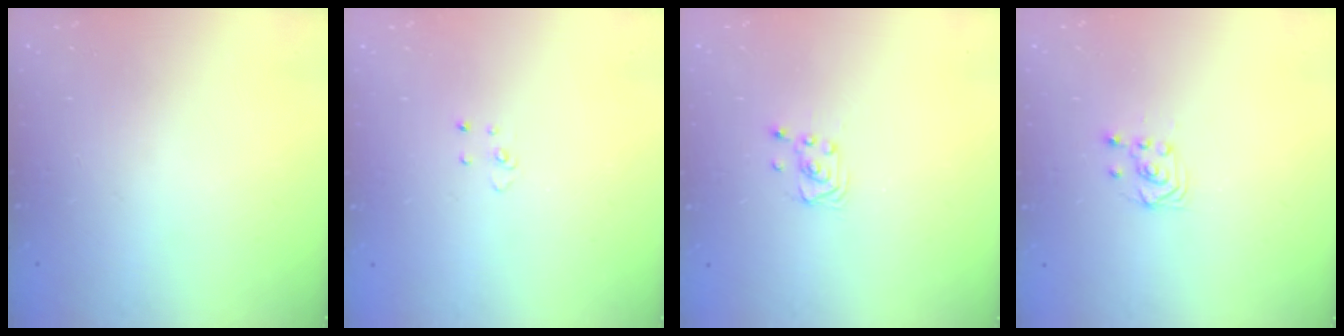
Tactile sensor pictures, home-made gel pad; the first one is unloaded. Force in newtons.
{"total": 2.9, "press": 2.9, "slide": 0.2}
{"total": 2.6, "press": 2.6, "slide": 0.3}
{"total": 2.5, "press": 2.2, "slide": 1.2}